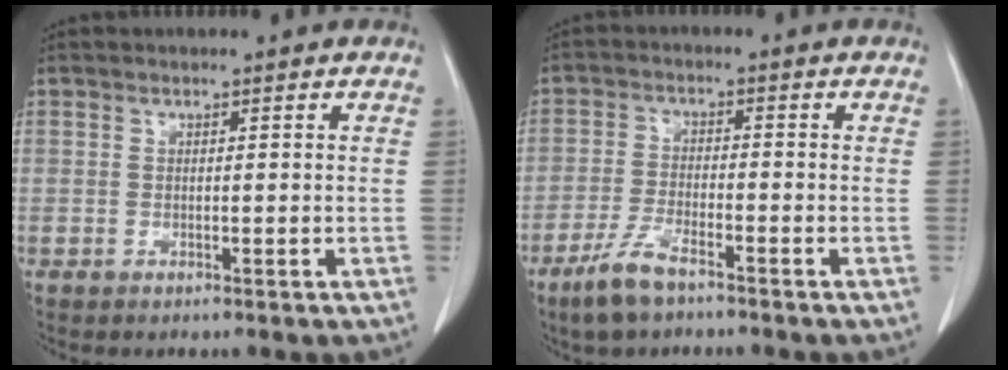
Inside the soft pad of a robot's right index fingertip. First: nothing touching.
{"total": 5.8, "force": [-4.3, 1.2, 3.7], "torque": [-0.085, -0.009, -0.081]}